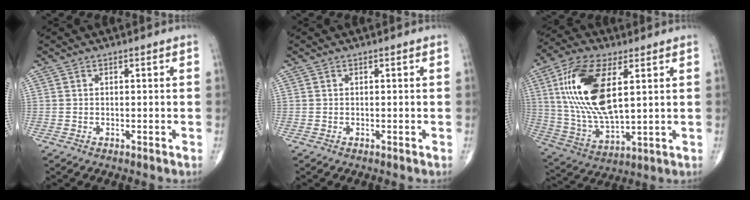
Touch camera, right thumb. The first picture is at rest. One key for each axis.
{"total": 0.0}
{"total": 19.1, "fx": 5.1, "fy": 8.5, "fz": 16.3, "tx": -0.328, "ty": -0.014, "tz": 0.100}